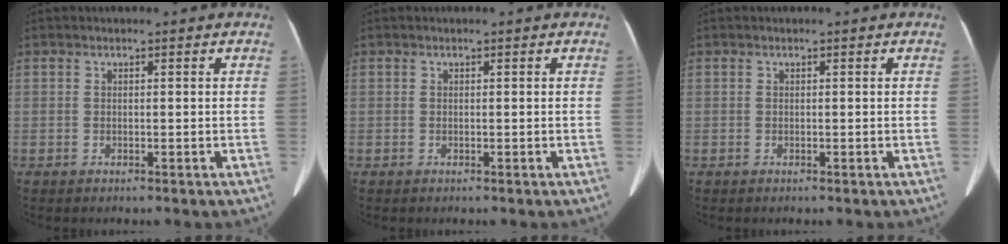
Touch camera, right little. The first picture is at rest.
{"total": 0.0}
{"total": 0.0}